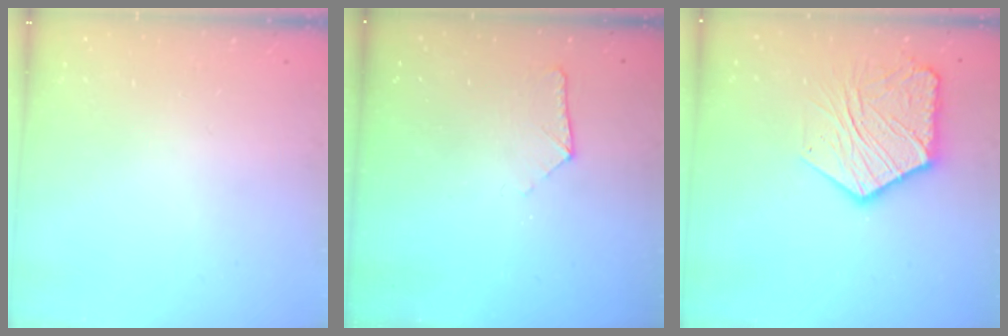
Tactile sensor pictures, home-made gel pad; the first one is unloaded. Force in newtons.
{"total": 6.8, "press": 6.8, "slide": 0.5}
{"total": 15.7, "press": 15.6, "slide": 1.2}